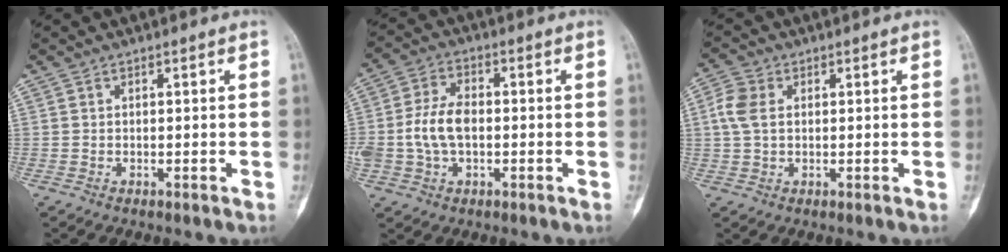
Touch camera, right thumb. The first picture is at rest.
{"total": 8.5, "force": [-0.8, 5.4, 6.6], "torque": [-0.132, 0.018, -0.018]}
{"total": 5.2, "force": [1.0, 3.5, 3.7], "torque": [-0.087, 0.011, 0.015]}